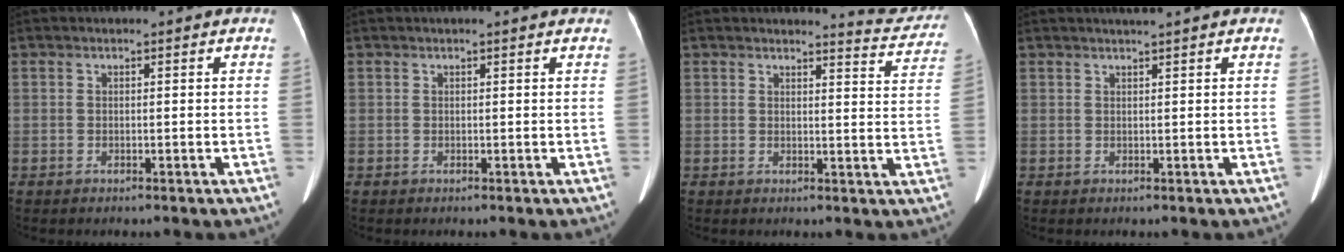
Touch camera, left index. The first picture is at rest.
{"total": 1.9, "force": [1.7, 0.1, 1.0], "torque": [-0.012, 0.018, 0.017]}
{"total": 5.9, "force": [5.9, 0.3, -0.2], "torque": [0.003, -0.034, 0.052]}
{"total": 1.4, "force": [1.2, -0.4, 0.6], "torque": [-0.010, 0.004, 0.024]}